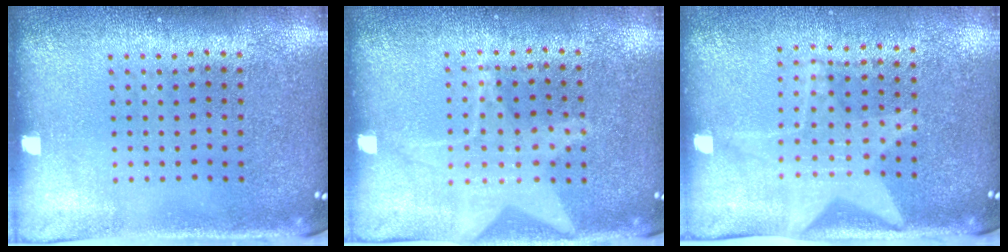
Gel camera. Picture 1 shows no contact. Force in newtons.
{"total": 1.2, "press": 1.2, "slide": 0.1}
{"total": 1.9, "press": 1.6, "slide": 1.1}